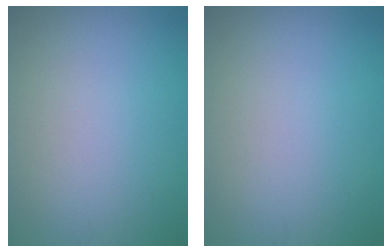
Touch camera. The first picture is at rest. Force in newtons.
{"total": 0.0}